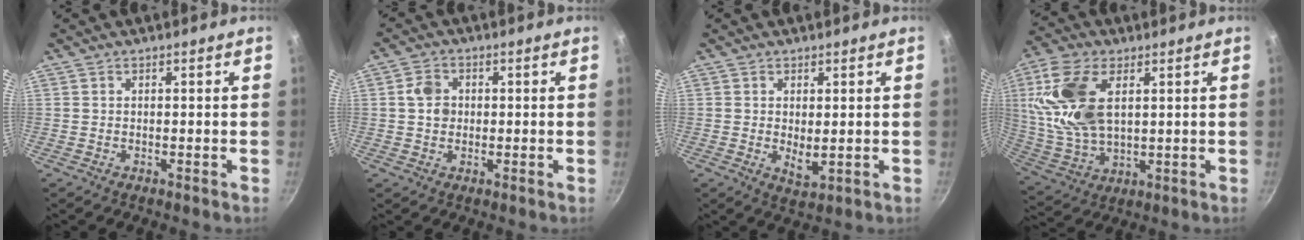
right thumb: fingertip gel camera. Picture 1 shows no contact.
{"total": 4.3, "force": [0.4, 3.6, 2.3], "torque": [-0.028, 0.007, -0.001]}
{"total": 3.5, "force": [0.3, 1.8, 3.0], "torque": [-0.048, -0.013, 0.009]}
{"total": 16.5, "force": [4.5, 9.2, 12.9], "torque": [-0.249, -0.011, 0.094]}